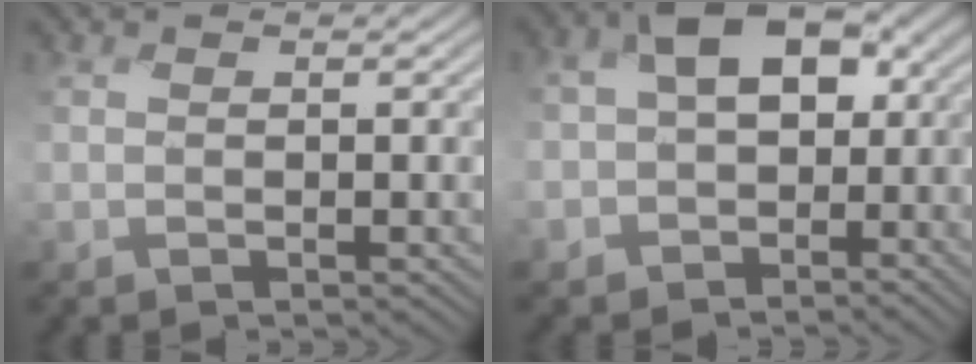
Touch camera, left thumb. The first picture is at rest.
{"total": 10.0, "force": [-1.1, 7.8, 6.2], "torque": [-0.118, -0.030, -0.027]}